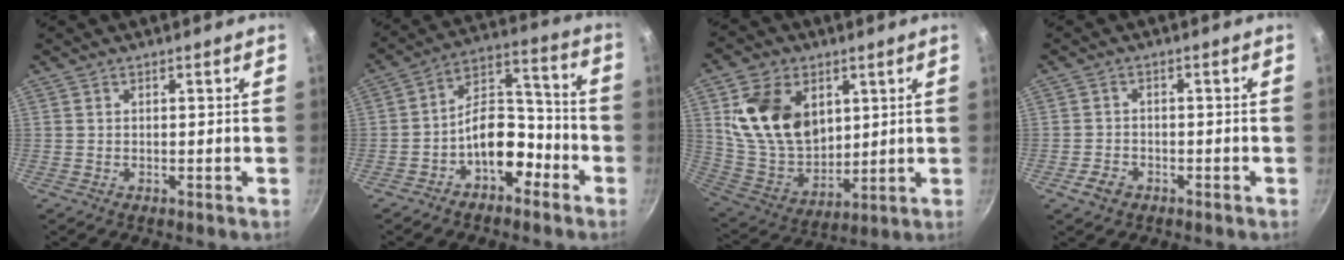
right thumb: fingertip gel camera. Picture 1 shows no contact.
{"total": 11.5, "force": [-5.3, 7.1, 7.3], "torque": [-0.074, 0.080, -0.089]}
{"total": 18.3, "force": [5.5, 12.9, 11.7], "torque": [-0.183, -0.028, 0.116]}
{"total": 3.6, "force": [-2.0, 2.6, 1.6], "torque": [-0.024, 0.018, -0.034]}